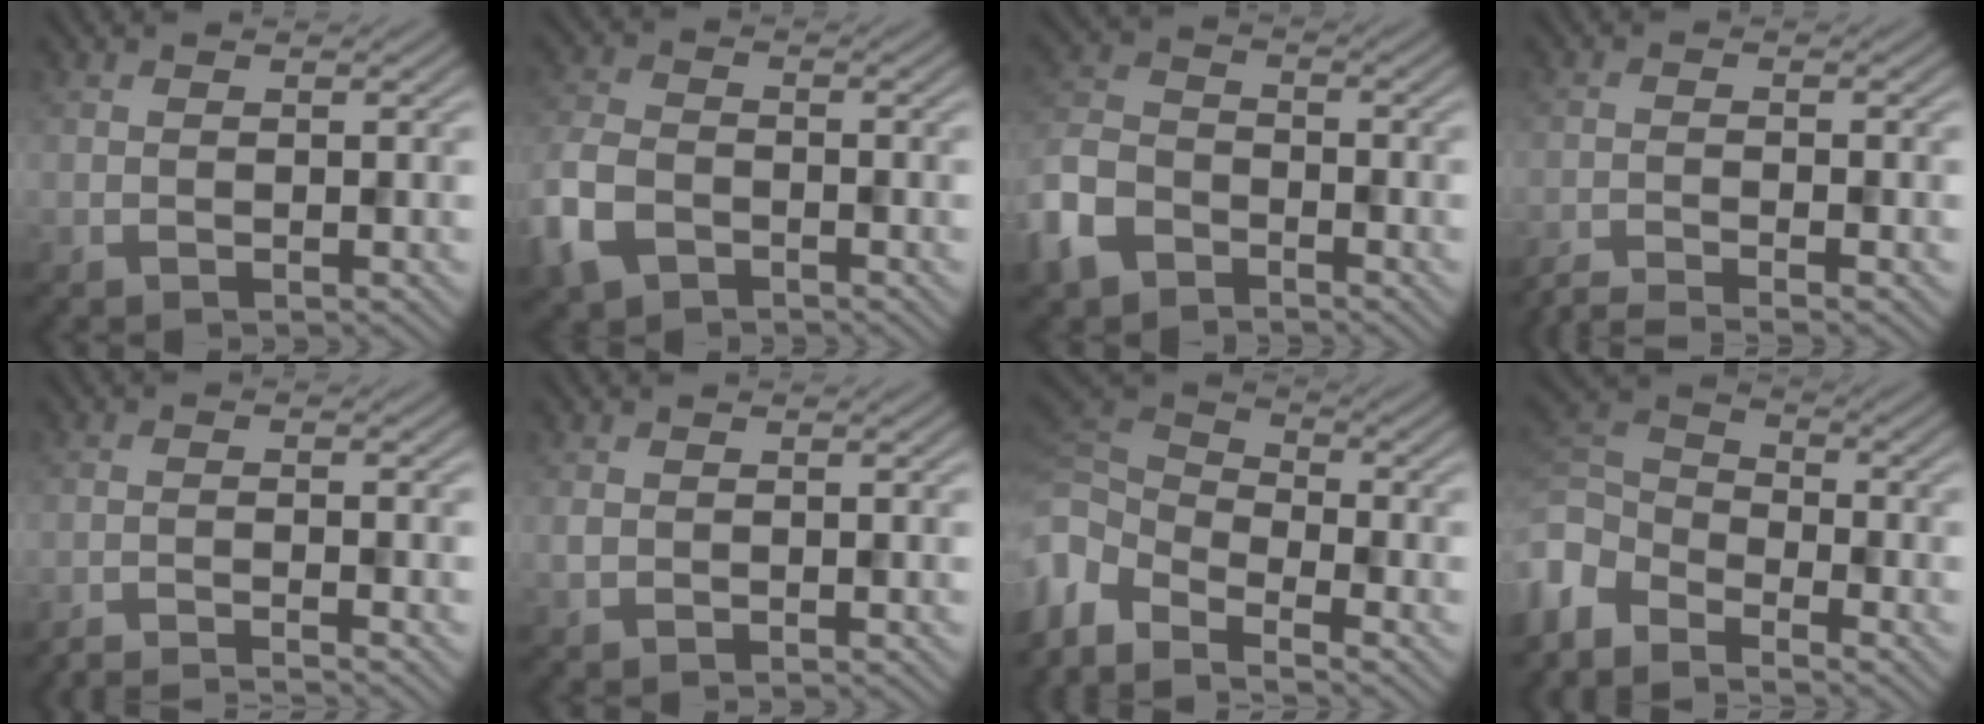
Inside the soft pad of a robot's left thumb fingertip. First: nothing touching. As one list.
[{"total": 6.6, "force": [-3.7, 4.1, 3.6], "torque": [-0.099, -0.006, -0.084]}, {"total": 8.2, "force": [-5.3, 4.9, 3.8], "torque": [-0.105, -0.010, -0.126]}, {"total": 3.8, "force": [-3.1, 0.3, 2.2], "torque": [-0.035, -0.002, -0.070]}, {"total": 3.5, "force": [-3.0, 0.1, 1.8], "torque": [-0.025, 0.002, -0.065]}, {"total": 0.9, "force": [0.0, 0.7, 0.5], "torque": [-0.014, -0.001, 0.001]}, {"total": 6.6, "force": [-3.9, 3.2, 4.2], "torque": [-0.106, -0.013, -0.092]}, {"total": 6.1, "force": [-4.6, 2.9, 2.8], "torque": [-0.073, -0.004, -0.113]}]